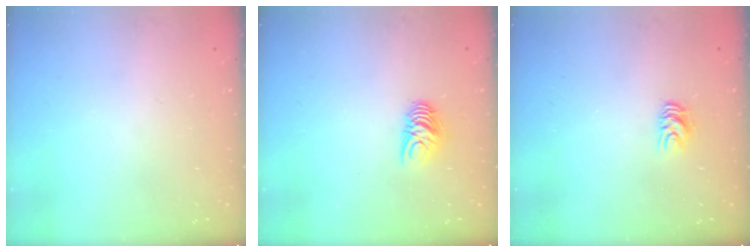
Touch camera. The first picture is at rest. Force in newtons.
{"total": 6.2, "press": 6.2, "slide": 0.4}
{"total": 5.7, "press": 5.7, "slide": 0.6}